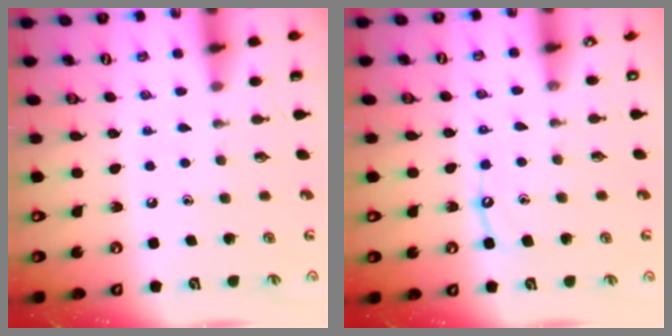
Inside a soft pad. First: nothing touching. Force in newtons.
{"total": 6.1, "press": 6.1, "slide": 0.6}